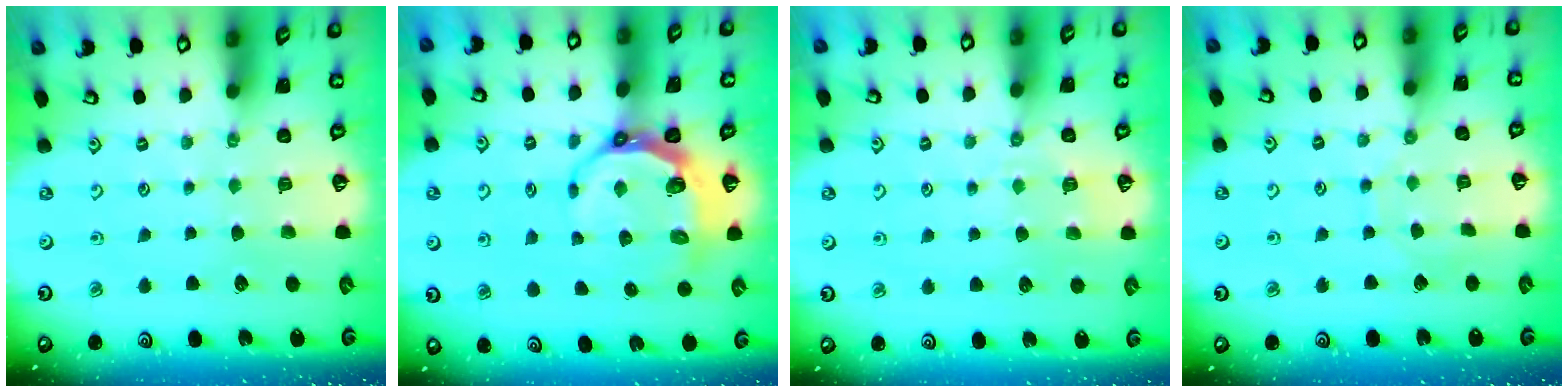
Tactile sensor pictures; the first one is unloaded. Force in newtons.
{"total": 8.1, "press": 7.4, "slide": 3.4}
{"total": 3.0, "press": 2.9, "slide": 0.7}
{"total": 6.4, "press": 6.4, "slide": 0.5}